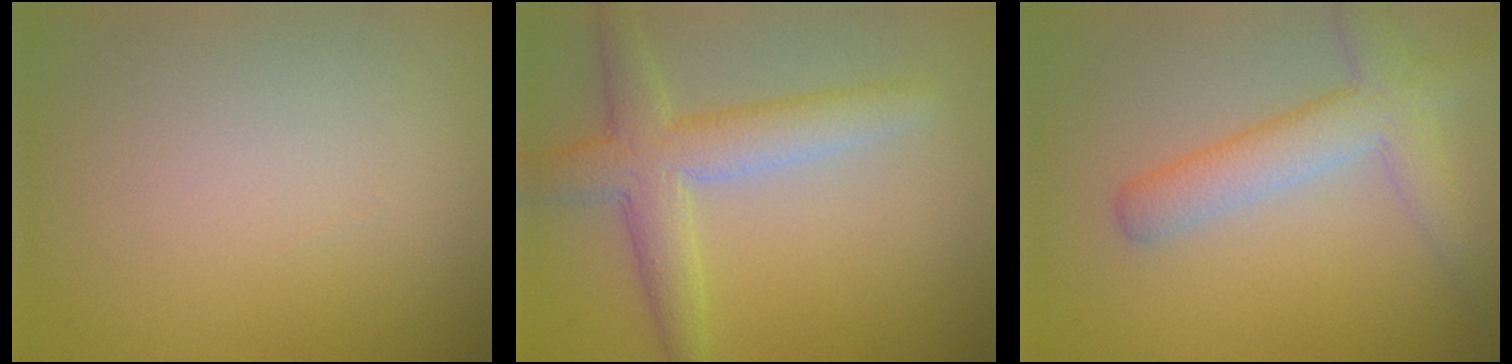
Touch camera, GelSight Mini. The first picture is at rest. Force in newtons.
{"total": 4.9, "press": 4.9, "slide": 0.2}
{"total": 4.2, "press": 4.2, "slide": 0.1}